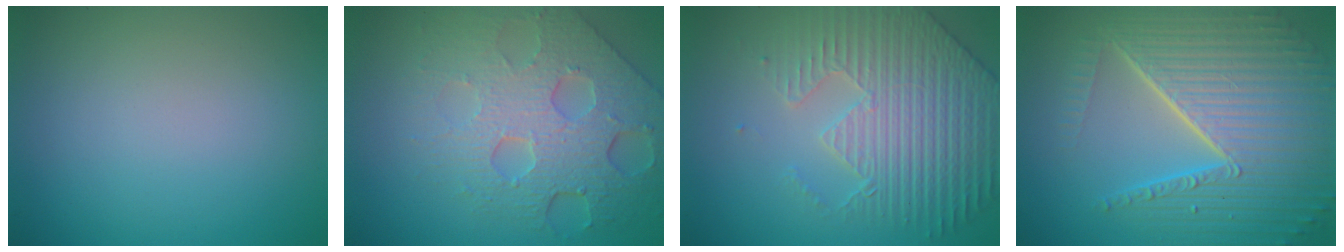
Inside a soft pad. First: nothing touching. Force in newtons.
{"total": 8.1, "press": 5.7, "slide": 5.8}
{"total": 5.5, "press": 5.1, "slide": 2.0}
{"total": 10.2, "press": 6.5, "slide": 7.8}